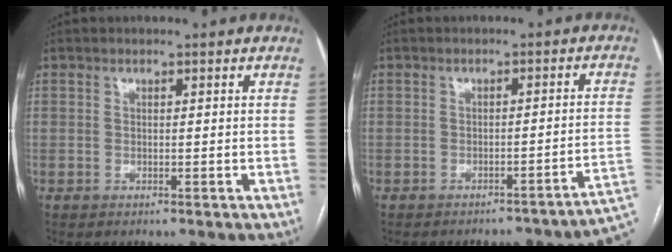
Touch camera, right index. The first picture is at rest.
{"total": 8.7, "force": [-7.2, 0.9, 4.9], "torque": [-0.036, 0.012, -0.077]}